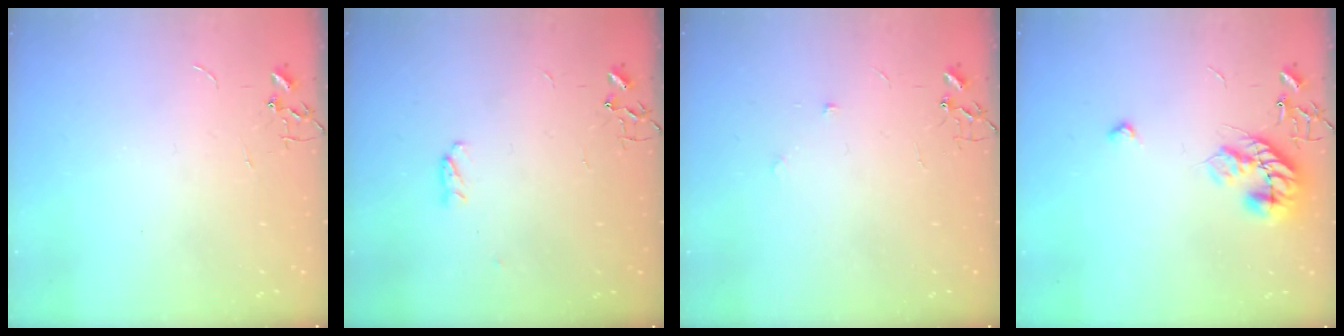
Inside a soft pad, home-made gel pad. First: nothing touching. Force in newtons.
{"total": 3.3, "press": 3.1, "slide": 1.1}
{"total": 5.1, "press": 4.9, "slide": 1.7}
{"total": 13.8, "press": 13.8, "slide": 0.5}